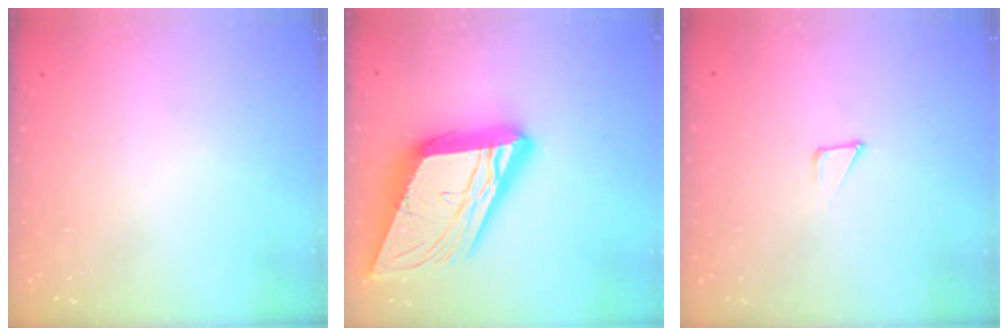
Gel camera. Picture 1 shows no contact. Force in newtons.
{"total": 27.2, "press": 26.9, "slide": 4.5}
{"total": 2.9, "press": 2.9, "slide": 0.3}